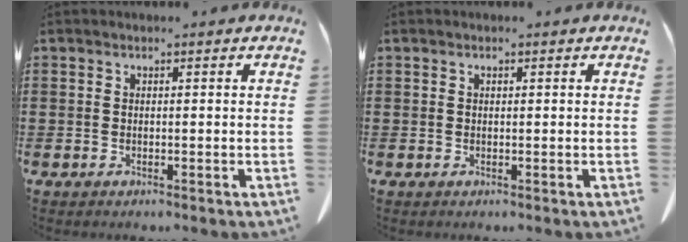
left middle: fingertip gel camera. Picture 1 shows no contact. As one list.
[{"total": 0.0}]